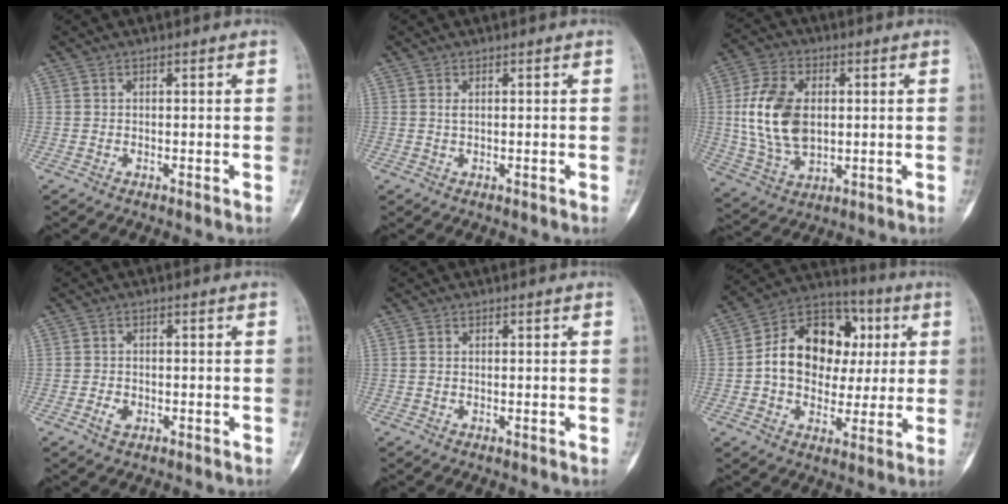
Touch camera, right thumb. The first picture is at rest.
{"total": 0.8, "force": [0.3, 0.3, 0.7], "torque": [-0.016, 0.002, 0.008]}
{"total": 15.1, "force": [1.3, 9.7, 11.5], "torque": [-0.212, -0.003, 0.032]}
{"total": 2.3, "force": [-1.0, 1.6, 1.4], "torque": [-0.023, 0.004, -0.015]}
{"total": 0.7, "force": [0.1, 0.4, 0.5], "torque": [-0.014, 0.003, 0.005]}
{"total": 18.4, "force": [2.0, 13.9, 11.9], "torque": [-0.146, 0.027, 0.029]}